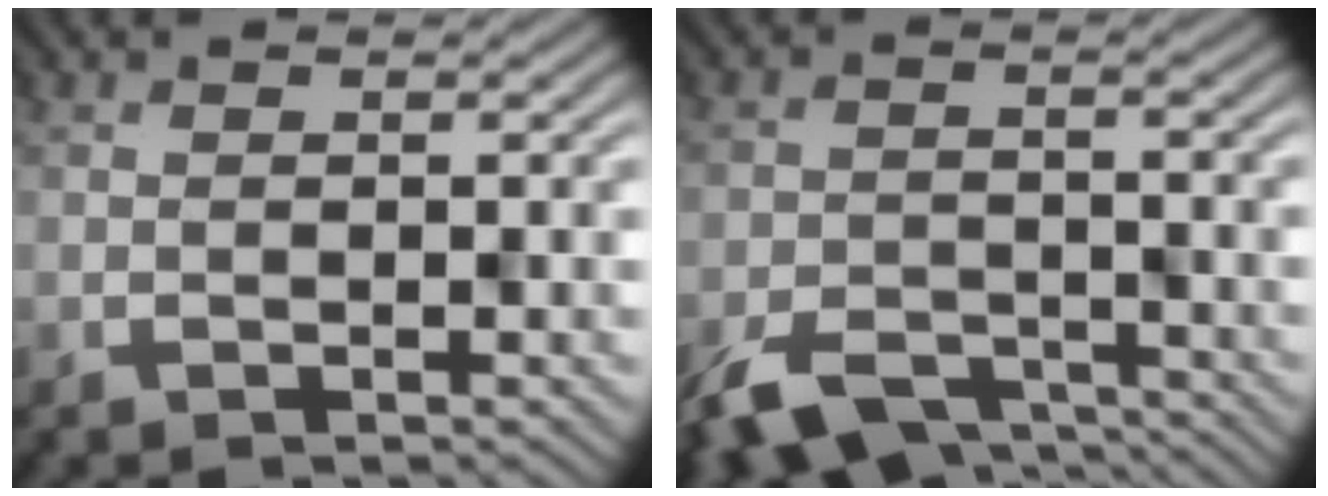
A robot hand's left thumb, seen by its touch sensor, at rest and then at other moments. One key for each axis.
{"total": 6.8, "fx": -5.6, "fy": 2.6, "fz": 2.9, "tx": -0.053, "ty": -0.018, "tz": -0.093}